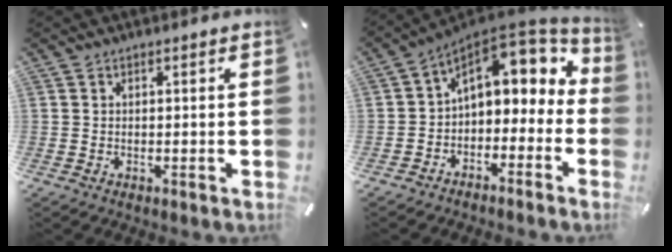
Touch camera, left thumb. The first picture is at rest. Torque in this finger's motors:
{"motor_torque": [0.94, 3.03, 0.92, -0.42, 0.41]}